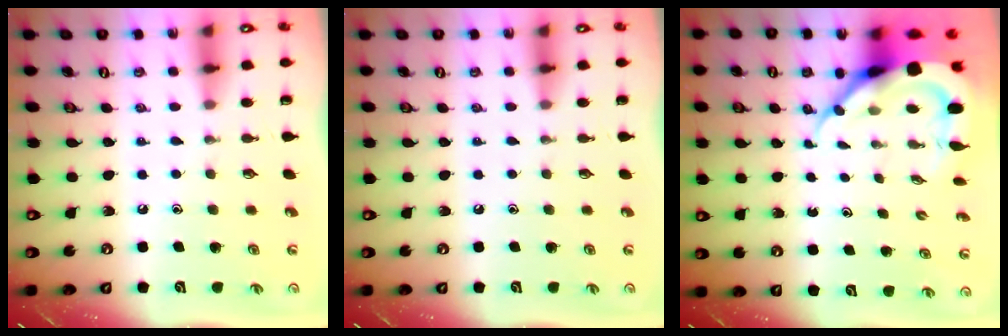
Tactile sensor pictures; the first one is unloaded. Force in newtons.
{"total": 0.0}
{"total": 11.1, "press": 11.0, "slide": 1.4}